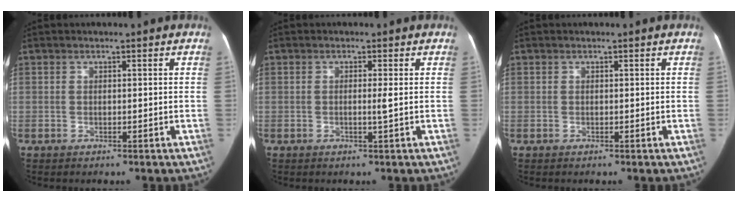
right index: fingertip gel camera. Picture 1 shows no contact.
{"total": 1.2, "force": [-0.1, -0.4, 1.1], "torque": [-0.017, -0.002, -0.006]}
{"total": 0.0}